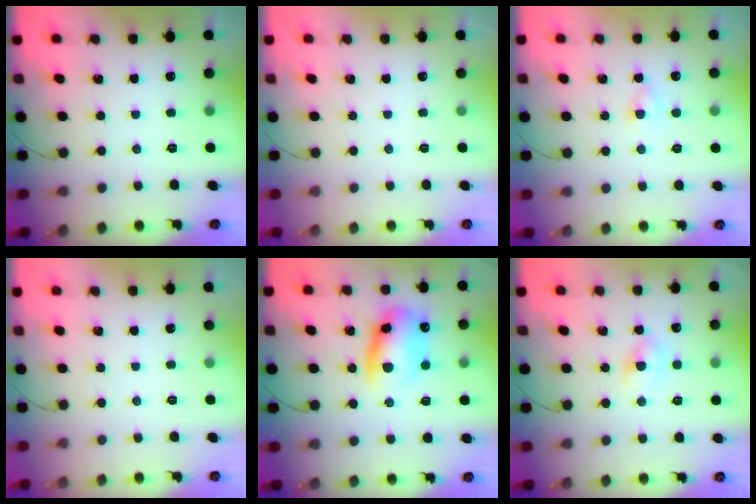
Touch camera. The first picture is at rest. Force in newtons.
{"total": 0.0}
{"total": 1.9, "press": 1.6, "slide": 0.9}
{"total": 0.0}
{"total": 12.3, "press": 12.1, "slide": 2.4}
{"total": 3.3, "press": 3.1, "slide": 1.3}